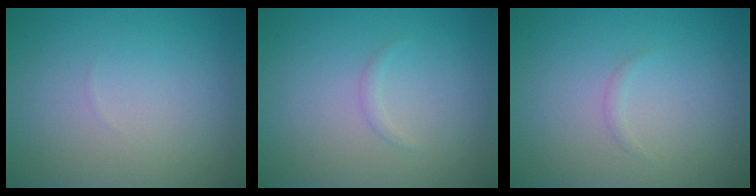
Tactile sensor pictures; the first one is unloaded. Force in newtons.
{"total": 0.6, "press": 0.6, "slide": 0.0}
{"total": 0.5, "press": 0.5, "slide": 0.0}